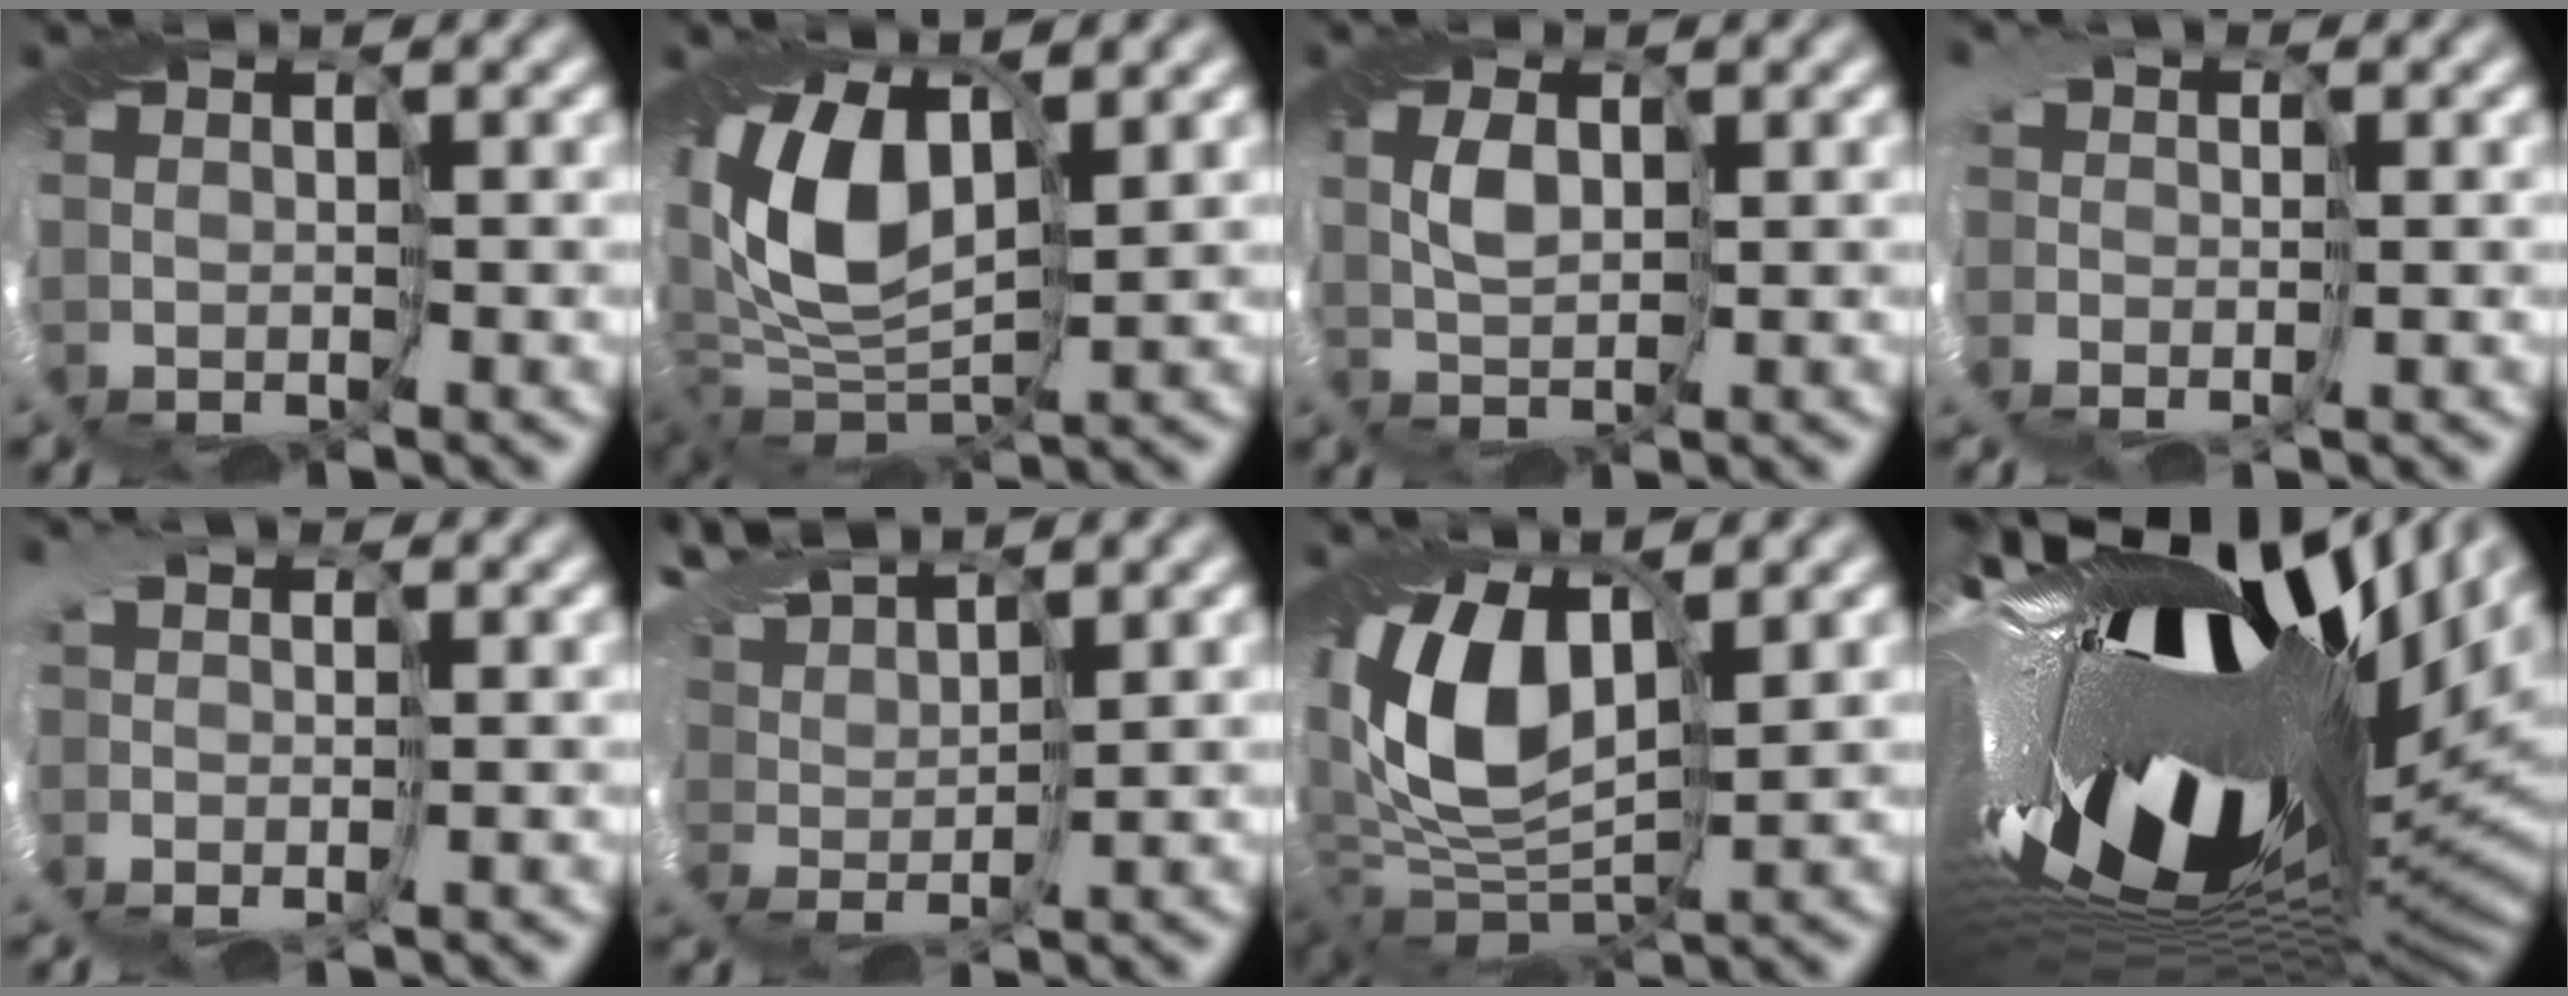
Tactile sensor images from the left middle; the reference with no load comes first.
{"total": 9.7, "force": [0.9, 5.7, 7.8], "torque": [-0.168, 0.005, 0.006]}
{"total": 1.2, "force": [0.0, 0.8, 0.9], "torque": [-0.016, 0.003, -0.001]}
{"total": 3.2, "force": [-0.9, 2.3, 2.1], "torque": [-0.031, 0.001, -0.013]}
{"total": 2.6, "force": [-0.8, 1.6, 1.9], "torque": [-0.033, 0.006, -0.021]}
{"total": 4.7, "force": [4.3, 1.1, 1.7], "torque": [-0.046, 0.025, 0.079]}
{"total": 10.8, "force": [1.0, 6.3, 8.7], "torque": [-0.186, 0.002, 0.009]}
{"total": 19.5, "force": [1.7, 8.6, 17.4], "torque": [-0.313, -0.043, 0.038]}